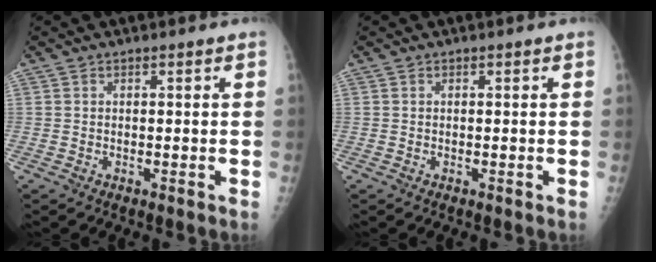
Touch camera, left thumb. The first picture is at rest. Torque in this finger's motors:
{"motor_torque": [0.04, 0.06, -0.05, -0.03, 0.00]}